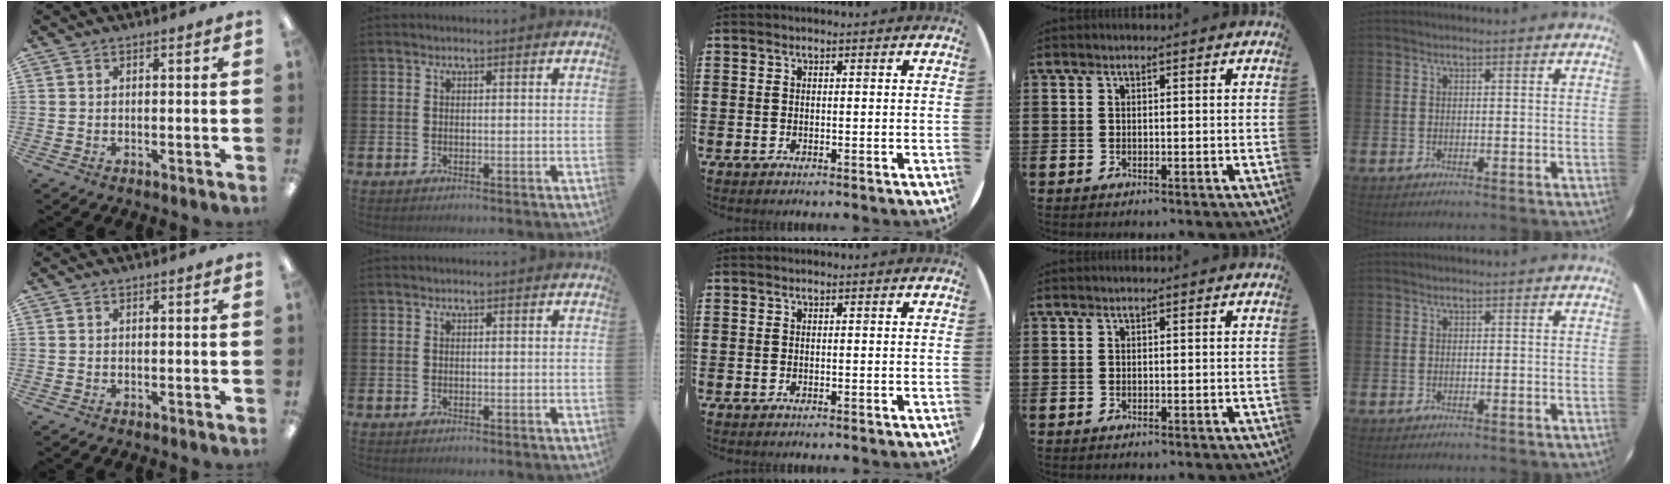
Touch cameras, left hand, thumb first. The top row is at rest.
{}